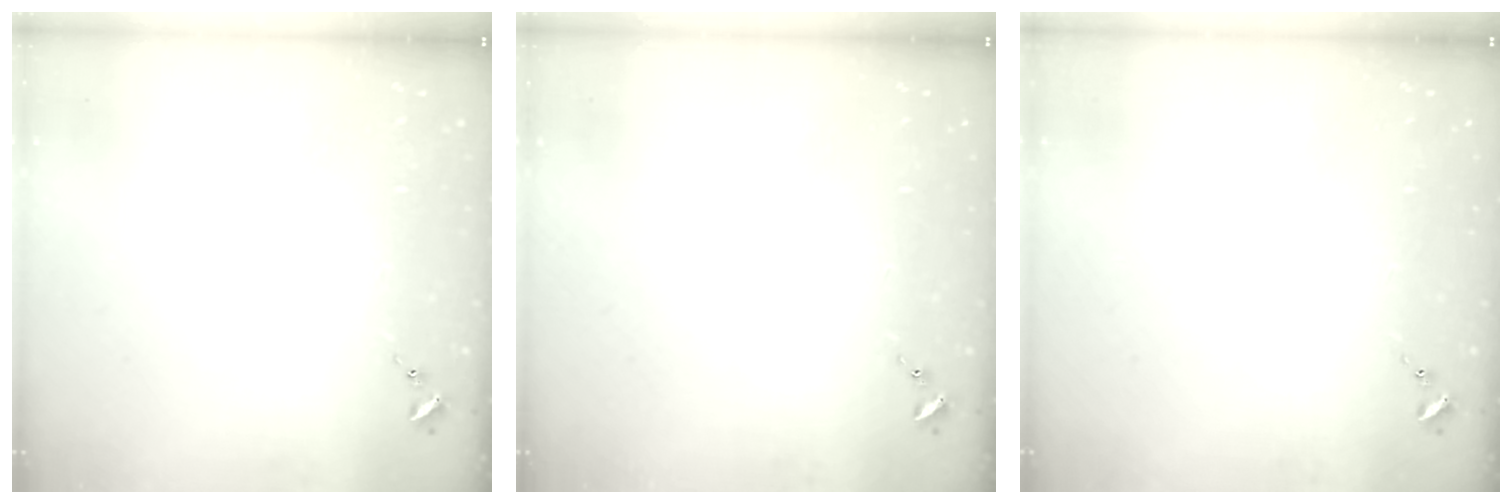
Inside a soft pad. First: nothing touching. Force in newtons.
{"total": 0.0}
{"total": 0.0}